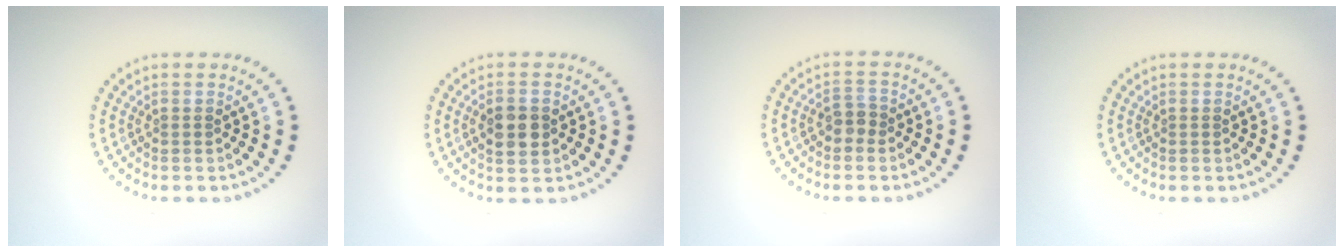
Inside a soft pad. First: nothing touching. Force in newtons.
{"total": 2.6, "press": 2.6, "slide": 0.2}
{"total": 1.5, "press": 1.3, "slide": 0.6}
{"total": 0.0}